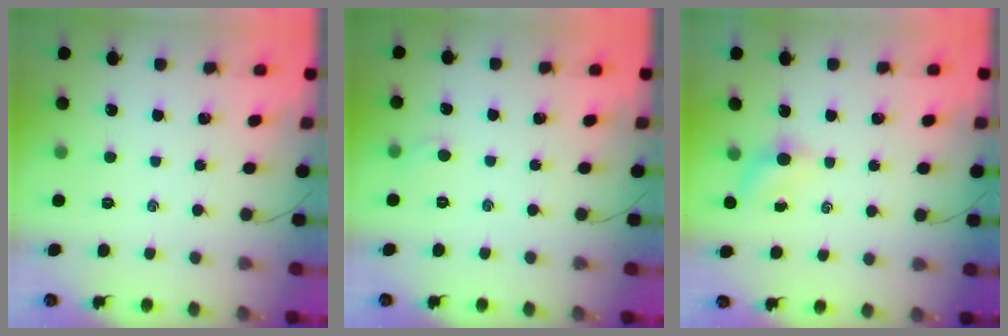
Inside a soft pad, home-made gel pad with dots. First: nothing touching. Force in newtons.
{"total": 2.9, "press": 2.8, "slide": 1.0}
{"total": 3.0, "press": 2.8, "slide": 1.0}